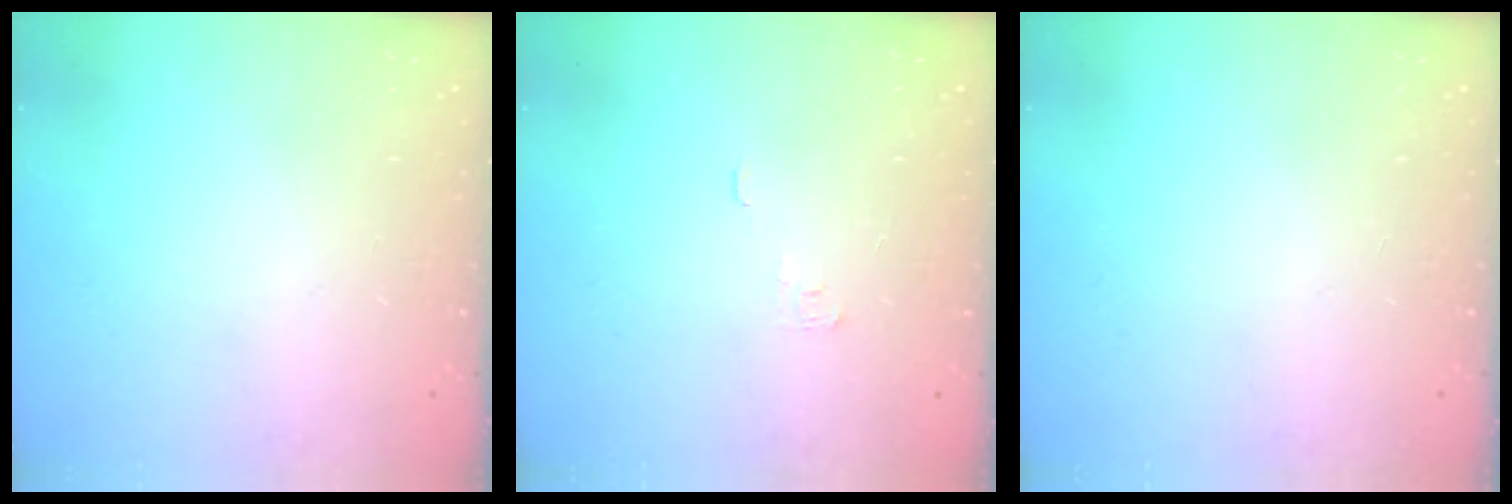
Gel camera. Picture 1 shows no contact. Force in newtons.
{"total": 2.3, "press": 2.3, "slide": 0.3}
{"total": 0.0}